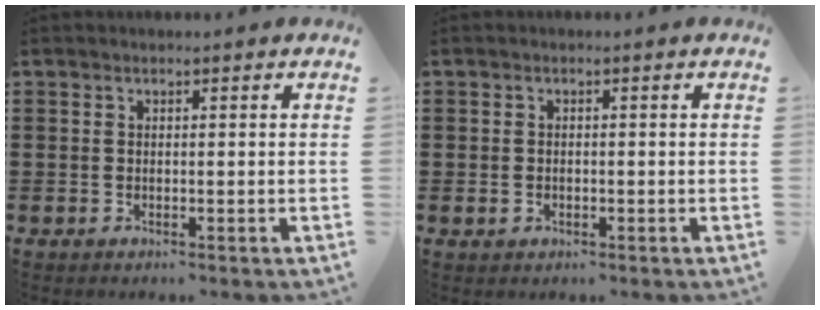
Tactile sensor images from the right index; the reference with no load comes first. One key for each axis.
{"total": 0.7, "fx": -0.3, "fy": 0.6, "fz": 0.4, "tx": -0.010, "ty": 0.002, "tz": -0.006}